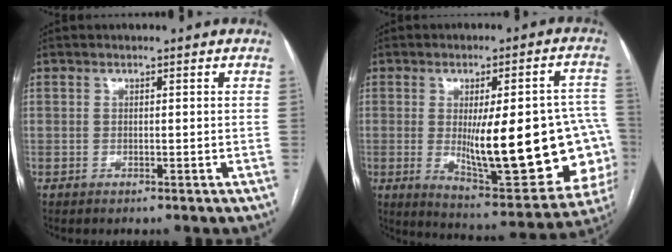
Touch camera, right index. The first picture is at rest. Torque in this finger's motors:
{"motor_torque": [2.08, 0.06, 1.06, 0.21]}